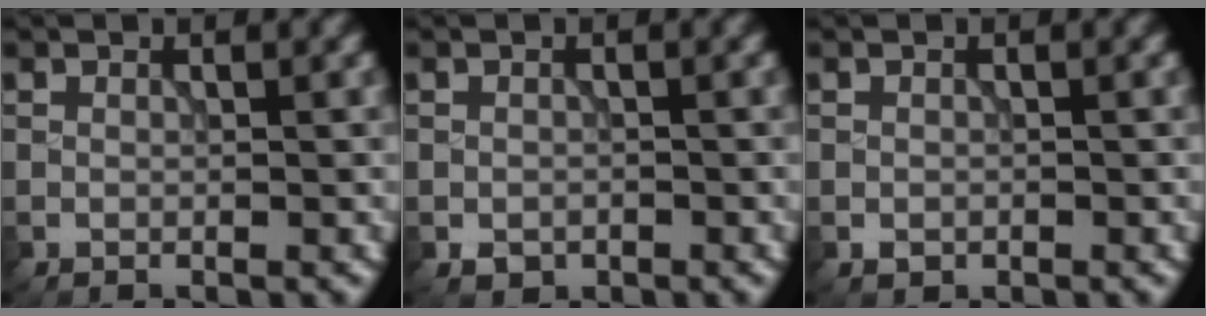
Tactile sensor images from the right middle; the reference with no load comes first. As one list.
[{"total": 1.2, "force": [-0.7, 0.8, 0.4], "torque": [-0.007, -0.006, -0.012]}, {"total": 0.8, "force": [-0.5, 0.6, 0.2], "torque": [-0.003, -0.004, -0.008]}]